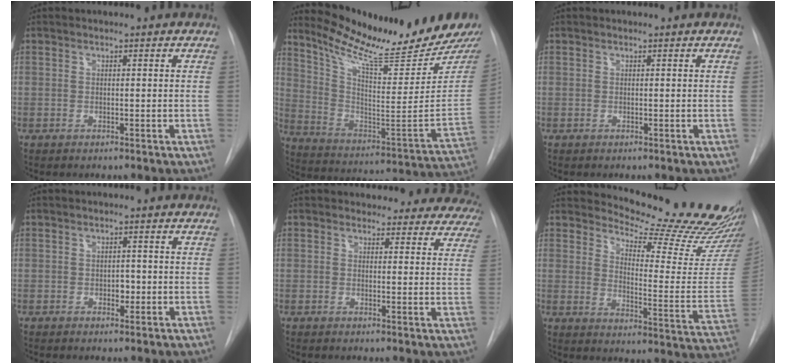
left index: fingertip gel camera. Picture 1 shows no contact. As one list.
[{"total": 22.1, "force": [19.7, 0.8, 10.1], "torque": [-0.171, -0.103, 0.293]}, {"total": 0.0}, {"total": 1.7, "force": [-1.1, 0.9, 0.9], "torque": [-0.011, -0.004, -0.014]}, {"total": 14.0, "force": [12.9, 5.2, 1.5], "torque": [0.014, -0.042, 0.116]}, {"total": 19.7, "force": [18.8, 1.0, 5.7], "torque": [-0.082, -0.141, 0.222]}]